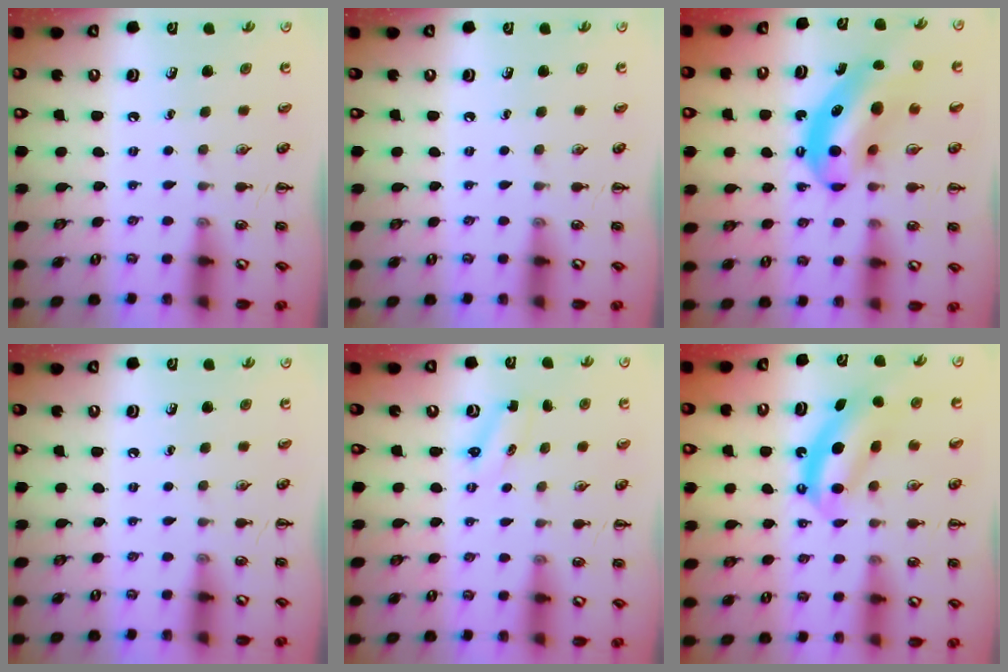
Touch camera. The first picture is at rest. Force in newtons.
{"total": 0.0}
{"total": 13.2, "press": 12.8, "slide": 3.2}
{"total": 0.0}
{"total": 2.3, "press": 2.2, "slide": 0.7}
{"total": 7.8, "press": 7.7, "slide": 1.3}